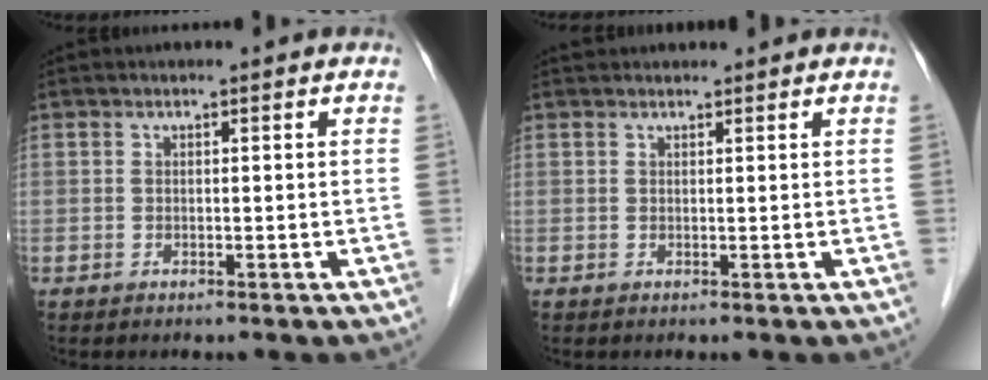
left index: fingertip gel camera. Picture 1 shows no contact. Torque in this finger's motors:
{"motor_torque": [0.04, -0.04, -0.02, -0.01]}